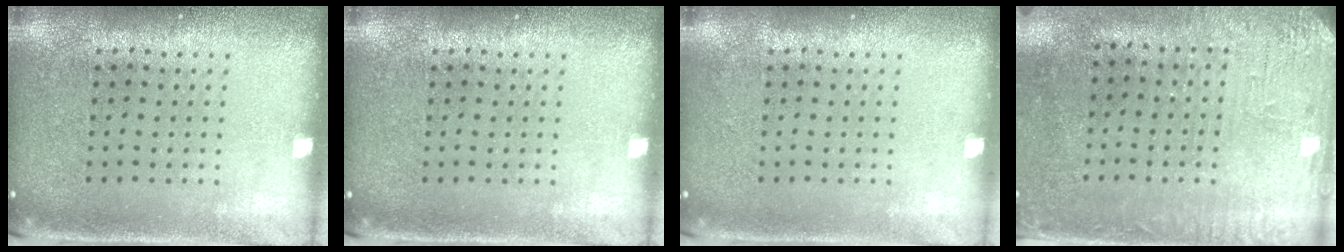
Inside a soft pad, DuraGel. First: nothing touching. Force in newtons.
{"total": 0.0}
{"total": 0.0}
{"total": 3.2, "press": 2.6, "slide": 1.8}